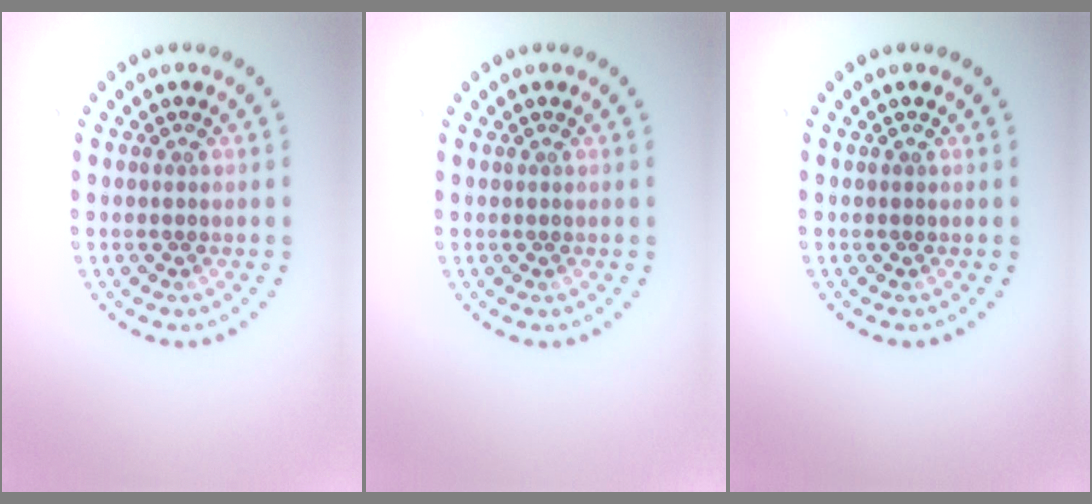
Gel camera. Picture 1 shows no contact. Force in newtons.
{"total": 0.0}
{"total": 0.0}